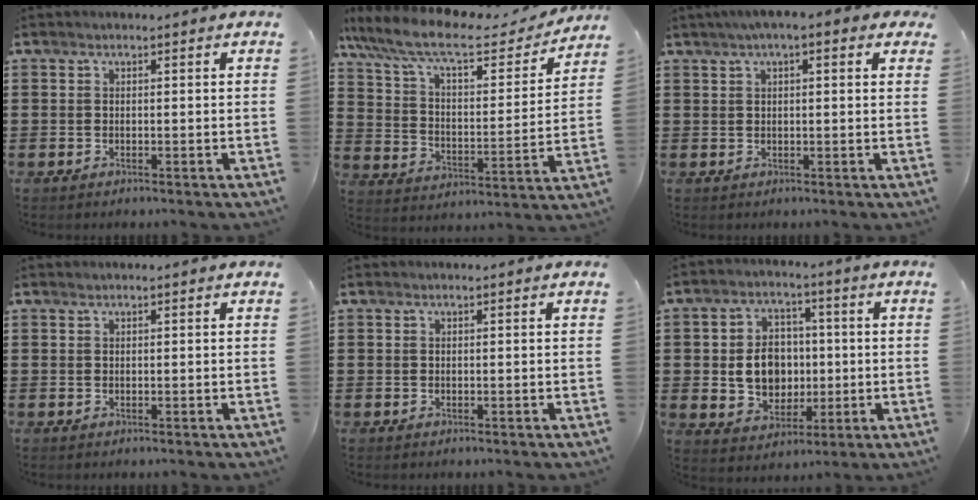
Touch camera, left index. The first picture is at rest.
{"total": 10.5, "force": [8.1, 2.3, 6.2], "torque": [-0.148, -0.037, 0.137]}
{"total": 3.2, "force": [1.5, 0.6, 2.7], "torque": [-0.056, 0.008, 0.025]}
{"total": 0.0}
{"total": 0.0}
{"total": 7.8, "force": [0.2, 6.5, 4.3], "torque": [-0.075, 0.012, 0.002]}